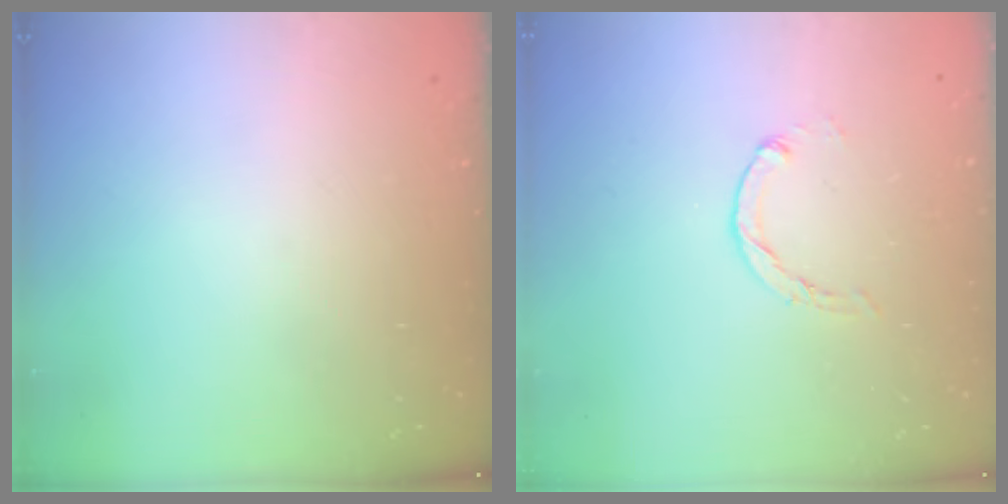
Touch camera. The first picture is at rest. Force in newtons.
{"total": 0.7, "press": 0.7, "slide": 0.2}